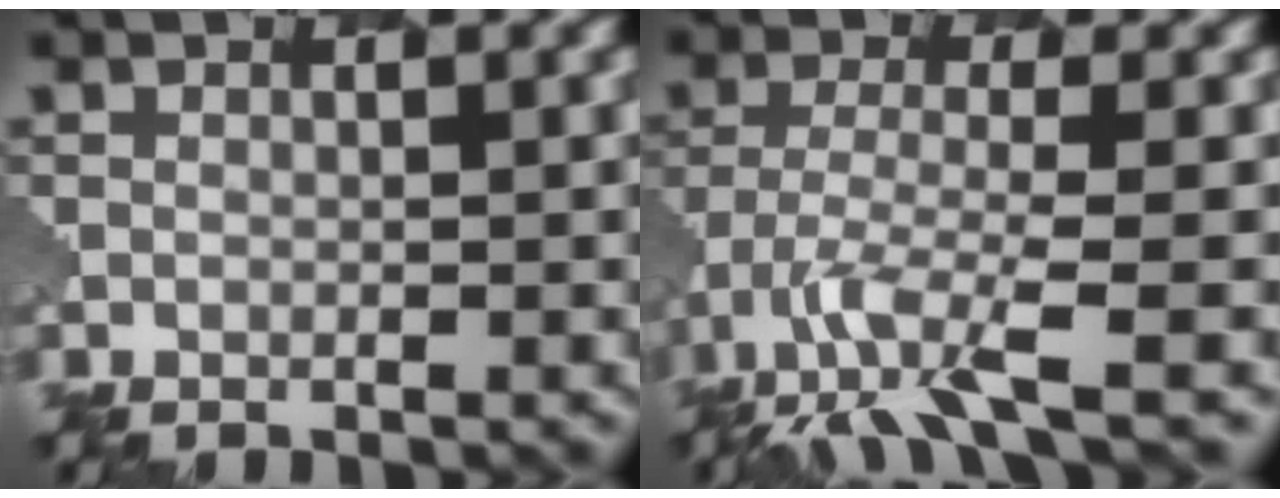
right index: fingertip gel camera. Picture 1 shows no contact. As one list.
[{"total": 5.8, "force": [-3.3, 1.2, 4.5], "torque": [-0.091, -0.015, -0.065]}]